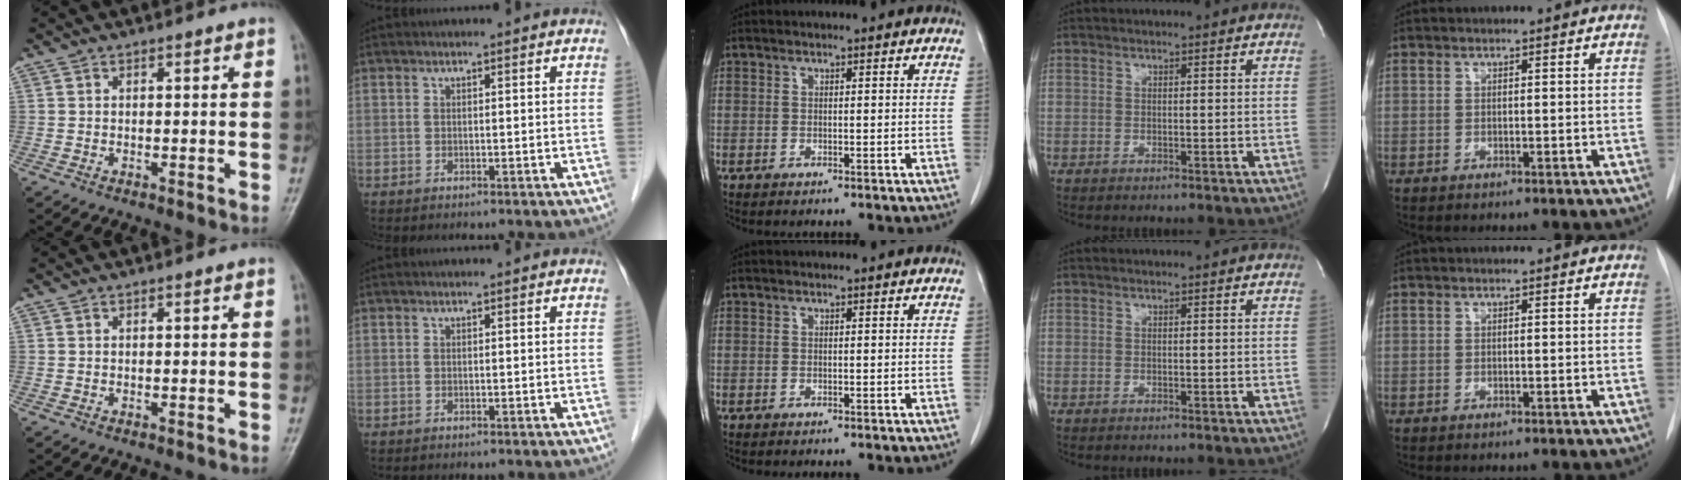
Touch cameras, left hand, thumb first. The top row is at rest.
{}